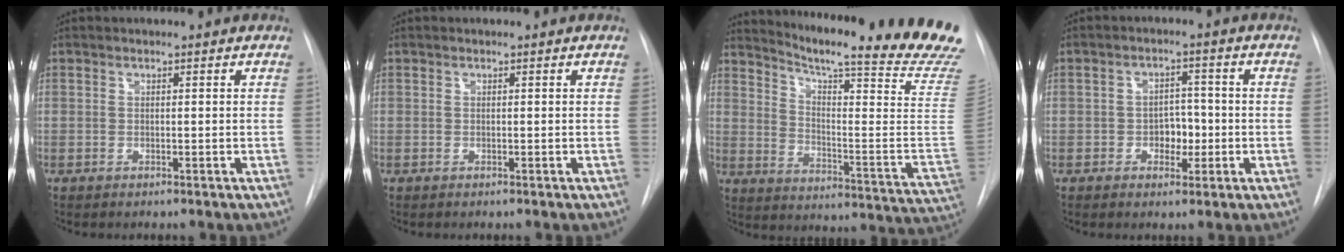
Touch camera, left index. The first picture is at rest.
{"total": 0.0}
{"total": 28.1, "force": [24.5, -0.7, 13.8], "torque": [-0.193, -0.143, 0.304]}
{"total": 4.2, "force": [-1.6, 2.7, 2.7], "torque": [-0.033, 0.003, -0.021]}